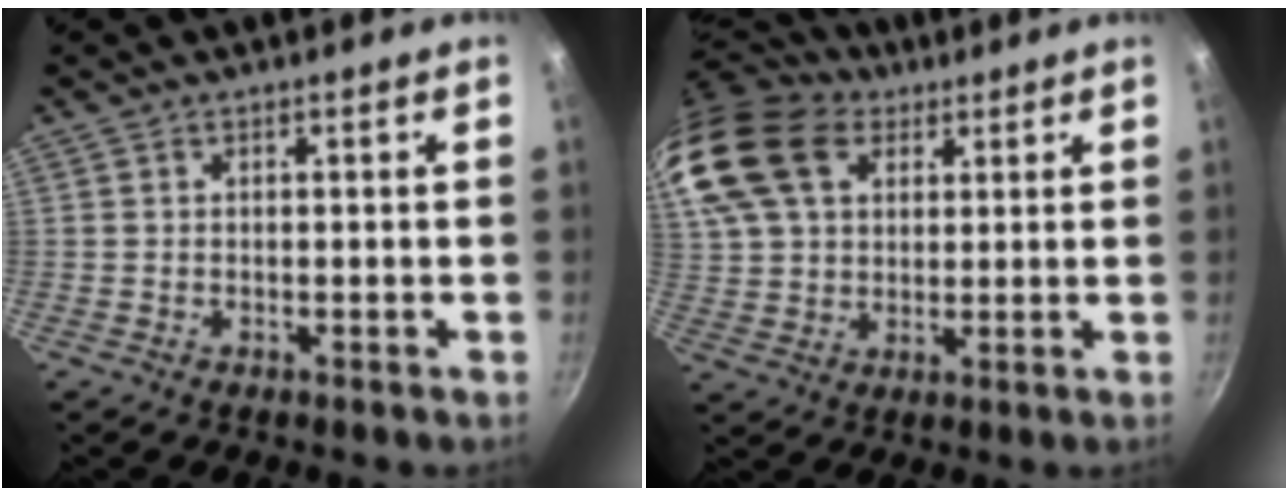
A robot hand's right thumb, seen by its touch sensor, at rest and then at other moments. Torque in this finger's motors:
{"motor_torque": [1.86, 3.14, 1.76, 0.25, 0.19]}